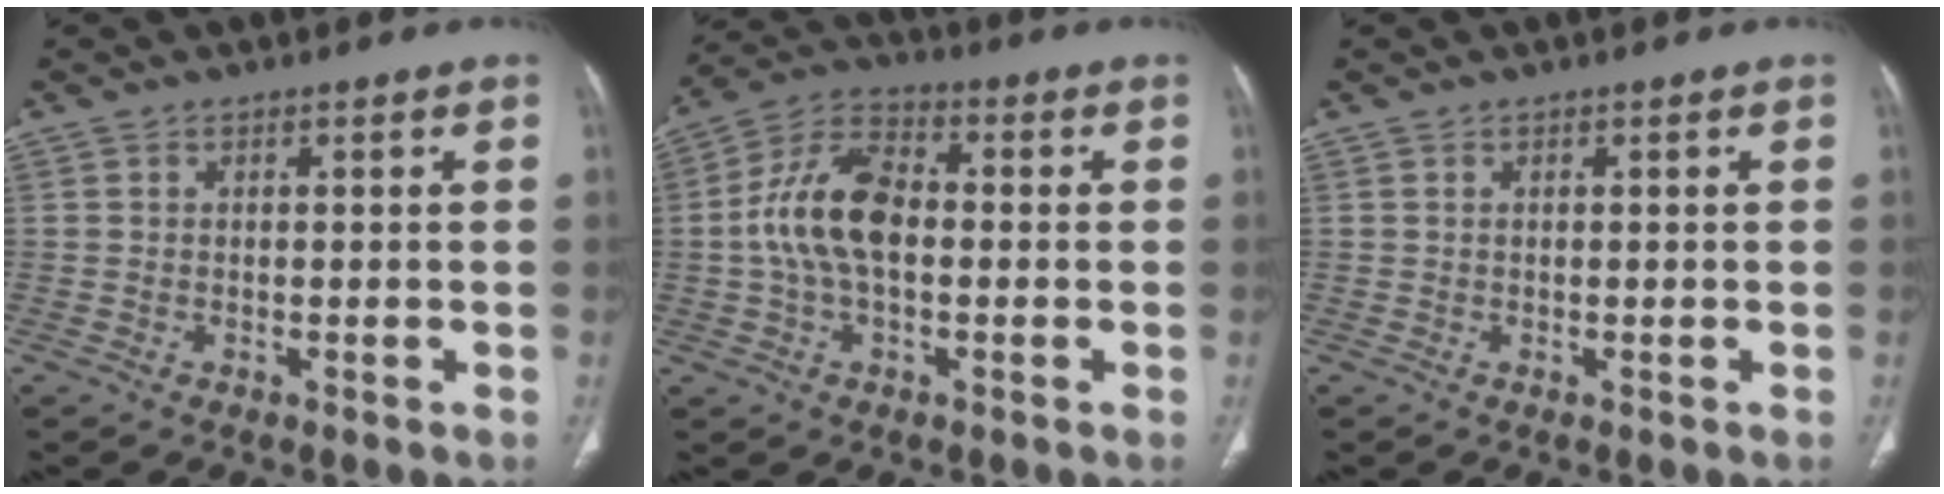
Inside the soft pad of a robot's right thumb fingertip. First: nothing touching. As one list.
[{"total": 12.0, "force": [-0.4, 6.8, 9.8], "torque": [-0.194, 0.032, -0.013]}, {"total": 0.0}]